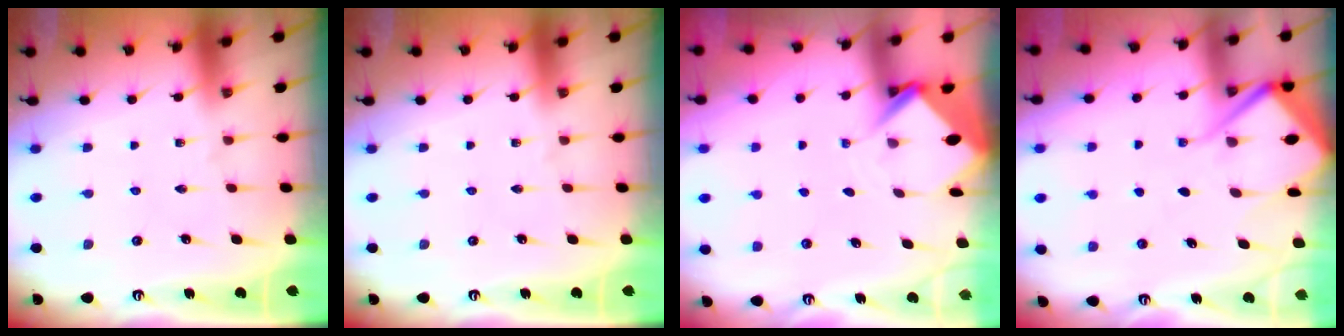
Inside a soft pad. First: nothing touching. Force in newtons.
{"total": 0.0}
{"total": 3.8, "press": 3.8, "slide": 0.2}
{"total": 7.2, "press": 7.1, "slide": 0.8}